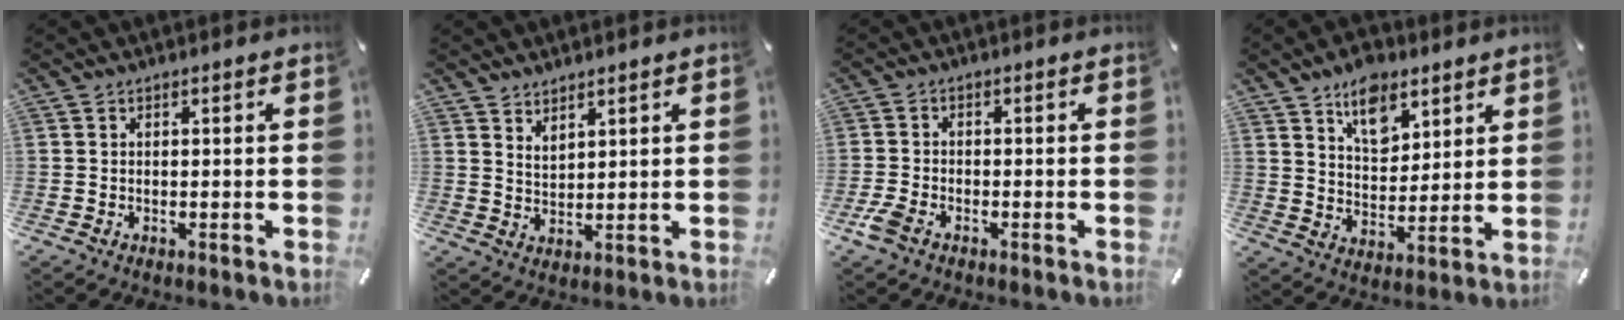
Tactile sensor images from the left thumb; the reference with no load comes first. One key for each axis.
{"total": 3.1, "fx": 2.9, "fy": 1.0, "fz": -0.2, "tx": 0.000, "ty": -0.015, "tz": 0.058}
{"total": 3.6, "fx": -2.3, "fy": 1.9, "fz": 2.1, "tx": -0.059, "ty": 0.001, "tz": -0.049}
{"total": 9.9, "fx": 6.5, "fy": 6.2, "fz": 4.2, "tx": -0.051, "ty": -0.038, "tz": 0.114}